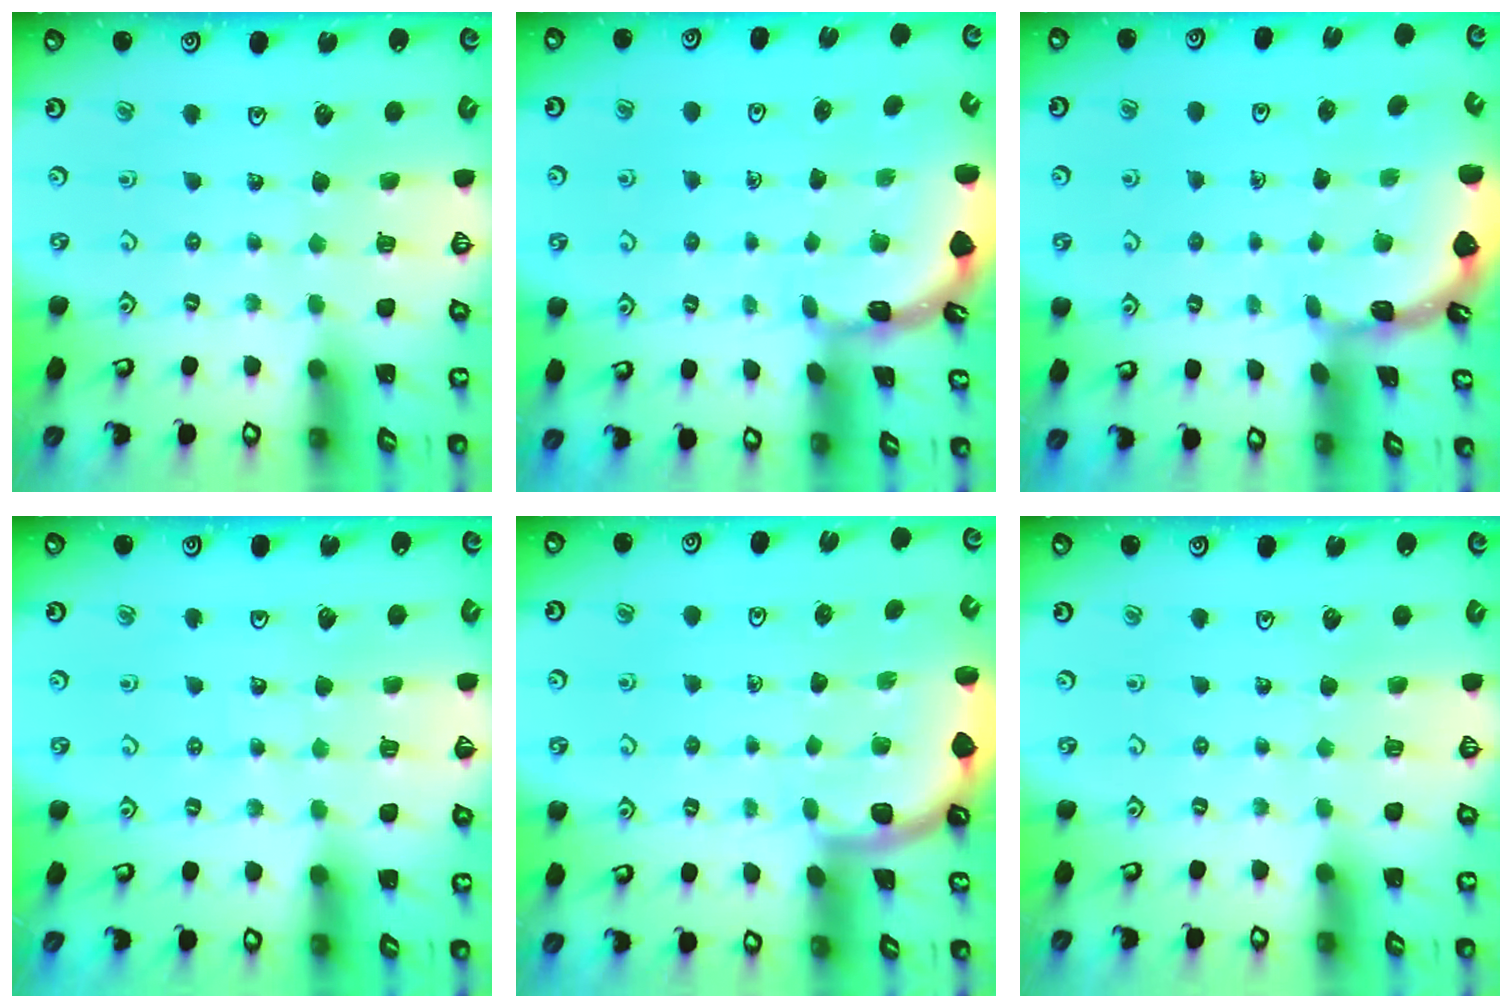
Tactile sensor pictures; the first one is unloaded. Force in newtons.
{"total": 1.6, "press": 1.6, "slide": 0.1}
{"total": 1.6, "press": 1.6, "slide": 0.2}
{"total": 2.9, "press": 2.9, "slide": 0.3}
{"total": 1.7, "press": 1.7, "slide": 0.0}
{"total": 0.0}